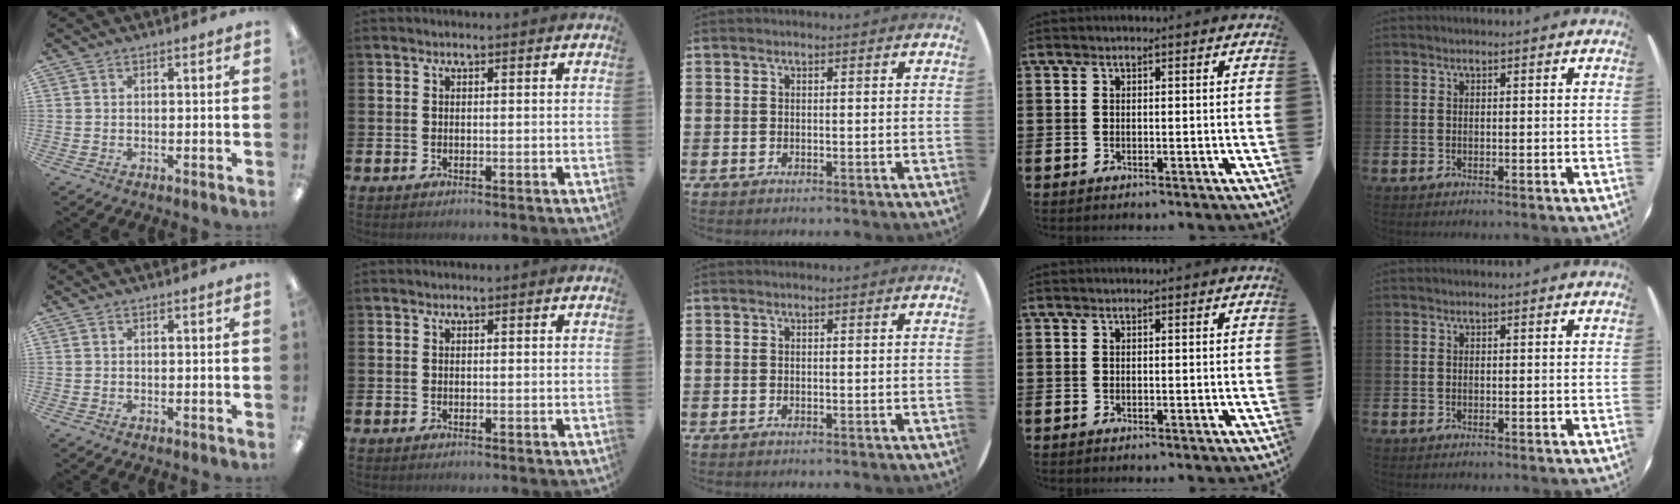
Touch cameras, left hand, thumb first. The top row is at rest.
{}